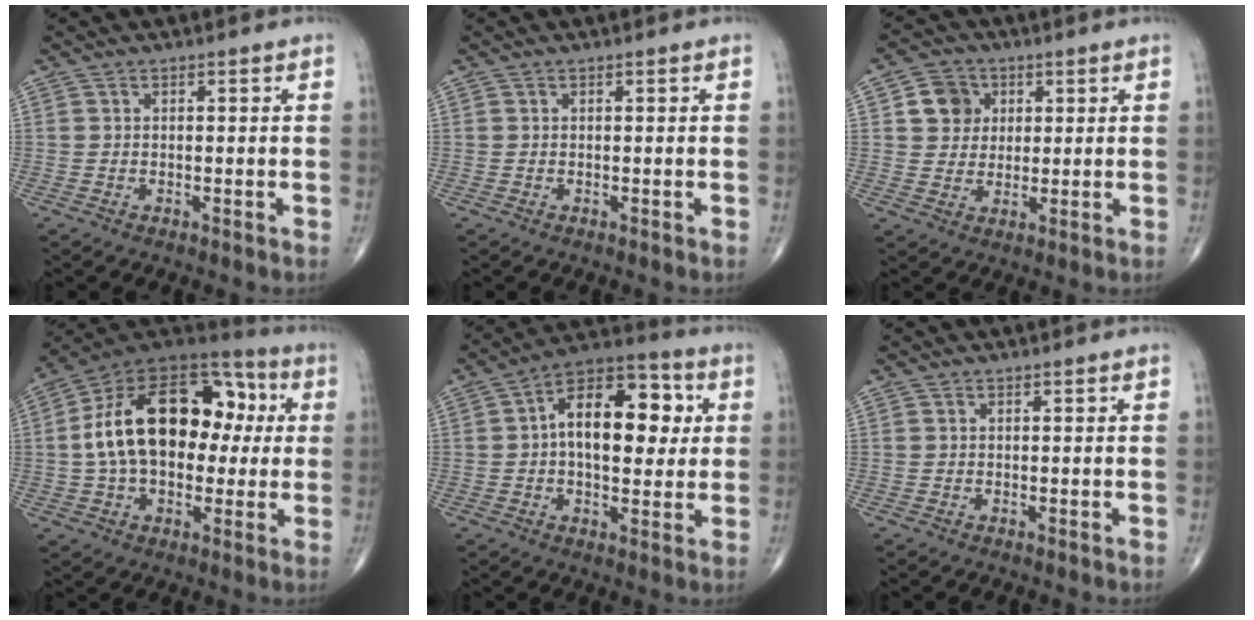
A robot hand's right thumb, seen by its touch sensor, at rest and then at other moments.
{"total": 0.0}
{"total": 6.5, "force": [2.0, 5.8, 2.3], "torque": [-0.010, -0.003, 0.032]}
{"total": 24.0, "force": [2.2, 14.9, 18.8], "torque": [-0.293, 0.037, 0.027]}
{"total": 17.1, "force": [2.6, 9.4, 14.1], "torque": [-0.188, 0.024, 0.031]}
{"total": 0.0}